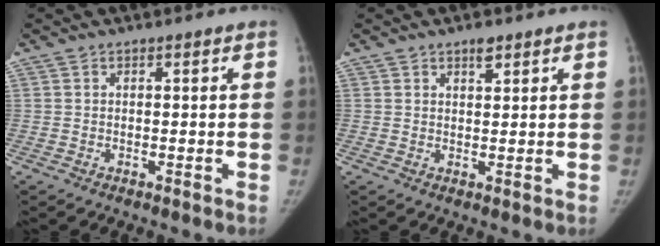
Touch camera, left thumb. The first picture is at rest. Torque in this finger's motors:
{"motor_torque": [0.45, 0.17, 0.72, -0.54, 0.06]}